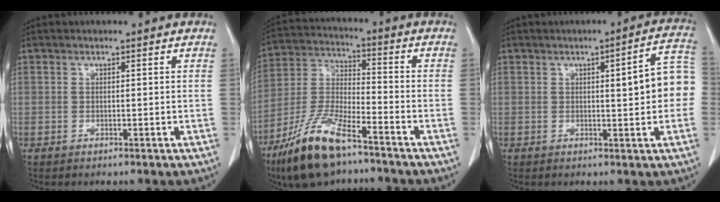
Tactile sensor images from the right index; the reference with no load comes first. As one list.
[{"total": 13.9, "force": [-9.5, 3.3, 9.6], "torque": [-0.205, -0.021, -0.179]}, {"total": 8.4, "force": [0.2, 1.4, 8.3], "torque": [-0.096, 0.026, -0.002]}]